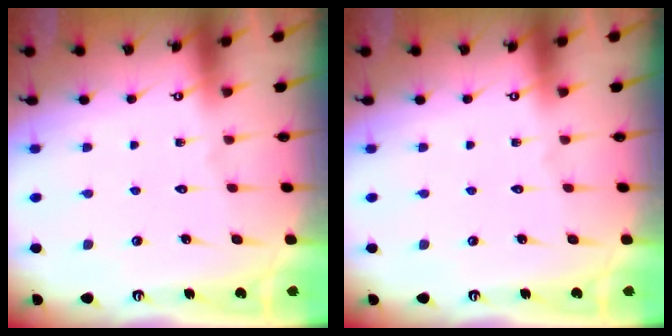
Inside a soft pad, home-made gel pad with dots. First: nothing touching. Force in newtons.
{"total": 0.0}